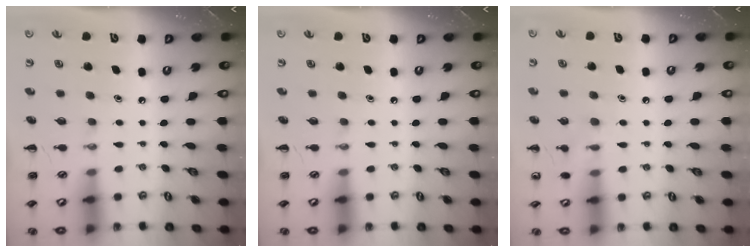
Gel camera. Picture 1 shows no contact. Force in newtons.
{"total": 0.0}
{"total": 7.0, "press": 6.8, "slide": 1.5}